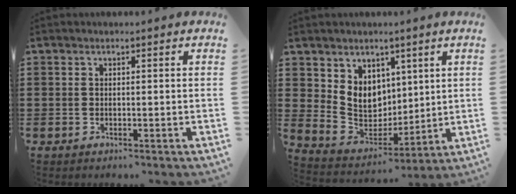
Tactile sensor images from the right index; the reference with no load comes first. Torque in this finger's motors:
{"motor_torque": [0.56, -0.03, 0.30, 0.06]}